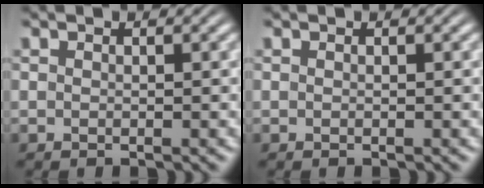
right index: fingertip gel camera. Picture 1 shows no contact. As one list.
[{"total": 0.0}]